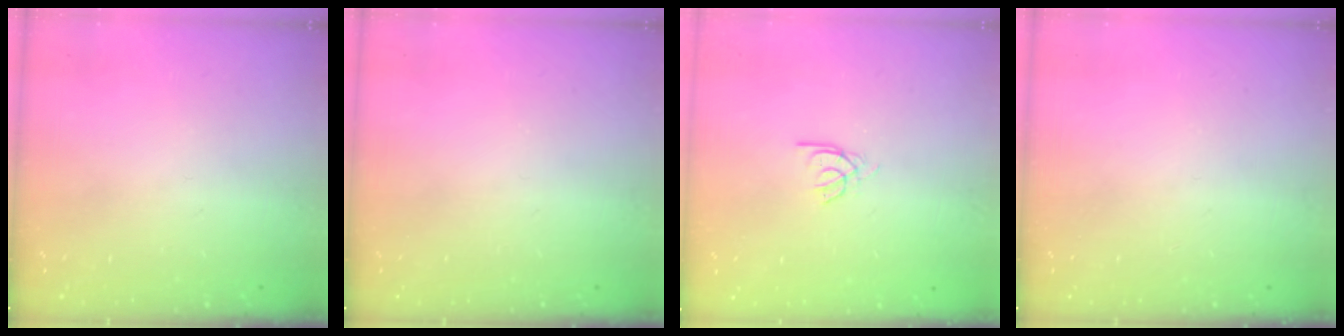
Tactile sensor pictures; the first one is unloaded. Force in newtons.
{"total": 0.0}
{"total": 2.2, "press": 2.1, "slide": 0.4}
{"total": 0.0}